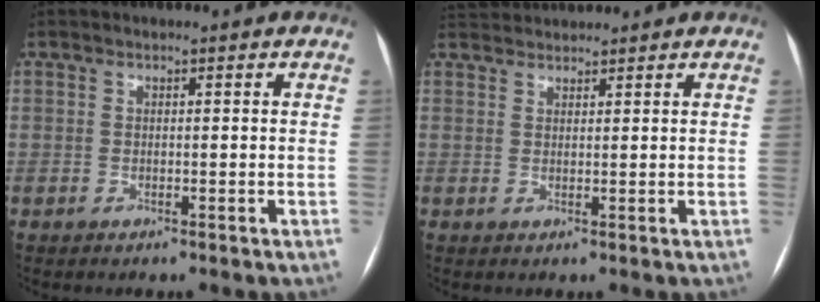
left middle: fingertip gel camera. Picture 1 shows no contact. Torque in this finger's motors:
{"motor_torque": [0.17, -0.29, -0.01, -0.01]}